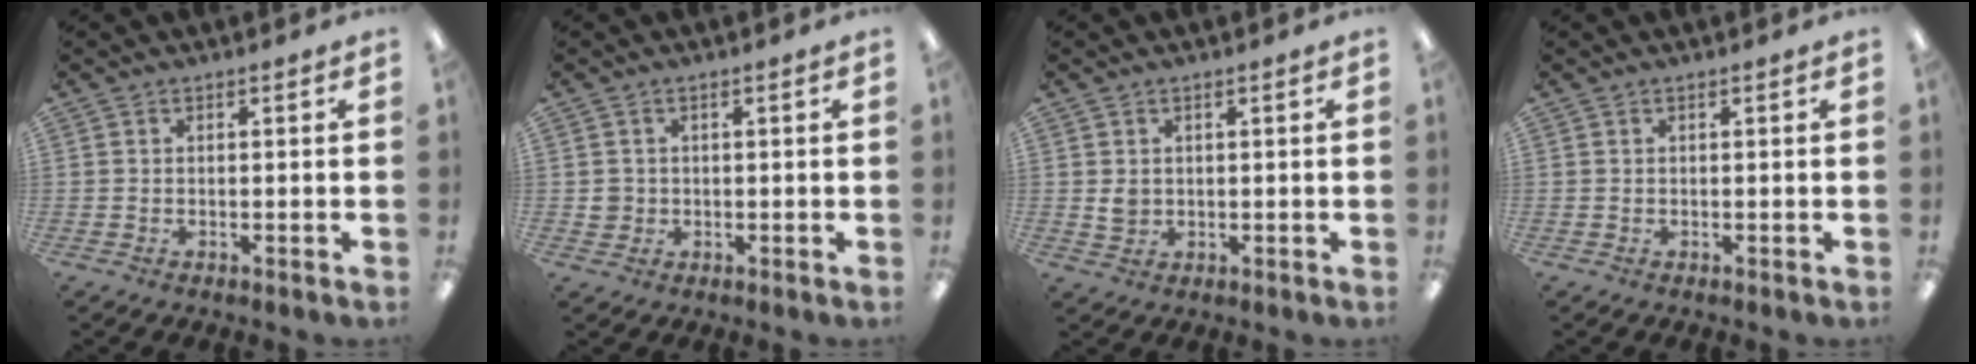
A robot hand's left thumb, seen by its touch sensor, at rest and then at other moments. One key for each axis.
{"total": 2.4, "fx": 0.1, "fy": 2.3, "fz": 0.5, "tx": -0.012, "ty": 0.003, "tz": 0.001}
{"total": 2.3, "fx": 0.7, "fy": 2.0, "fz": 1.0, "tx": -0.013, "ty": -0.001, "tz": 0.011}
{"total": 0.0}